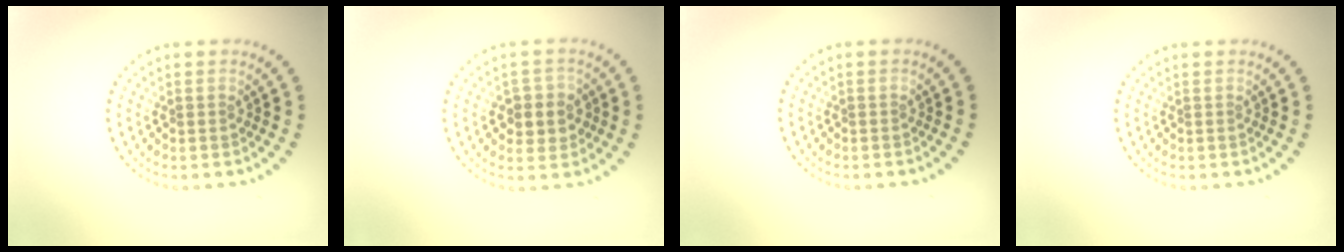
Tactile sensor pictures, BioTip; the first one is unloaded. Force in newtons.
{"total": 3.0, "press": 2.8, "slide": 0.8}
{"total": 0.0}
{"total": 0.0}